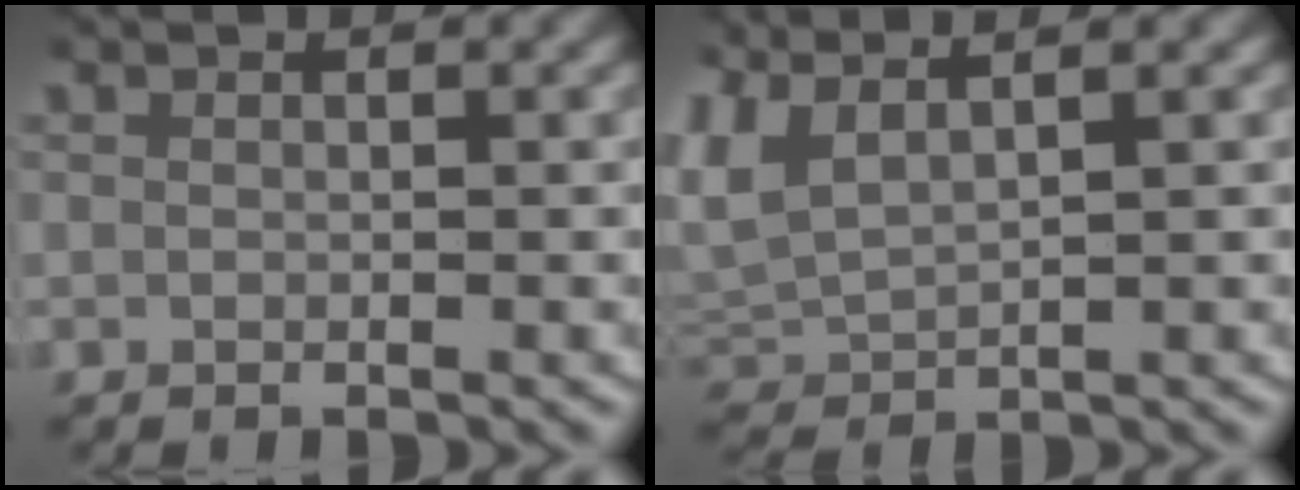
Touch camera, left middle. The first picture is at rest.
{"total": 6.7, "force": [2.1, 5.0, 3.9], "torque": [-0.129, -0.004, 0.038]}